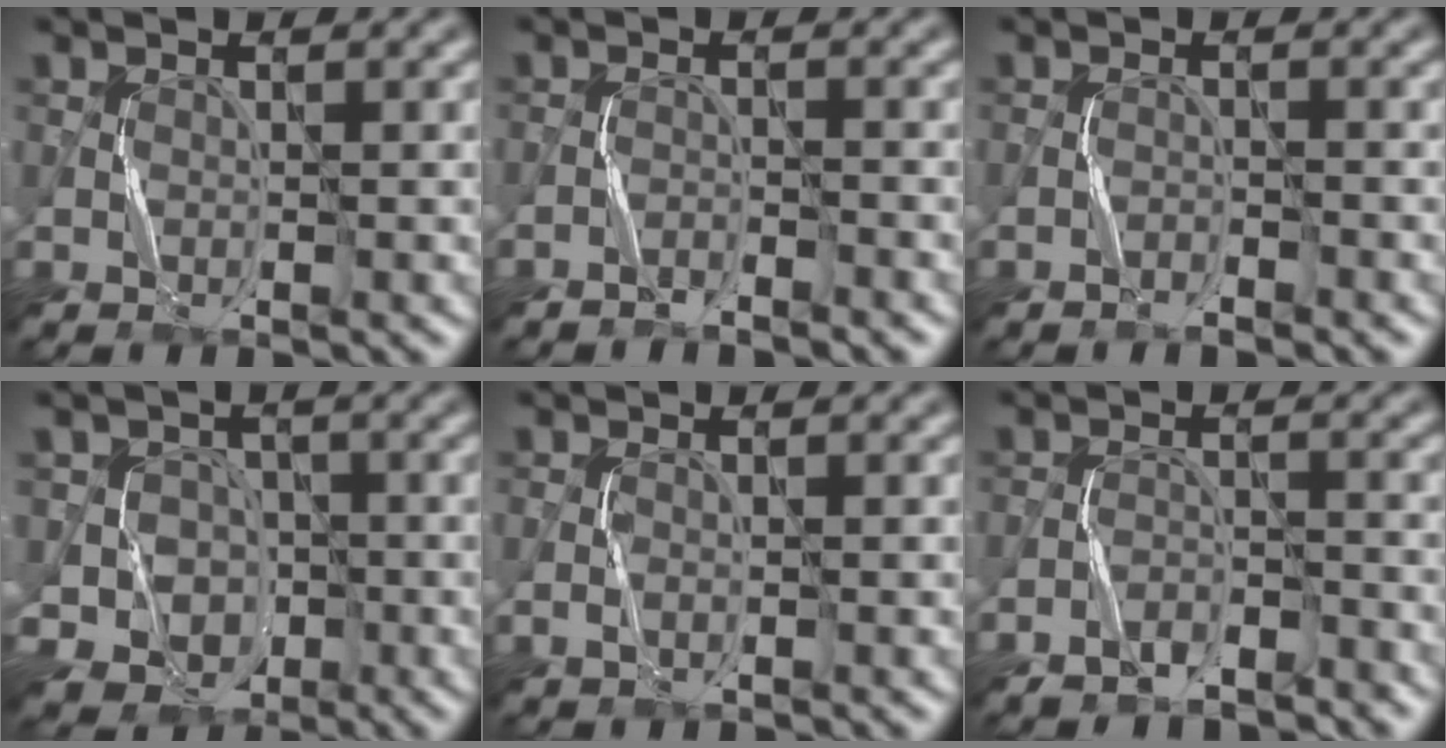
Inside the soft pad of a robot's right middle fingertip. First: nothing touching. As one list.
[{"total": 1.4, "force": [-1.4, -0.3, 0.1], "torque": [-0.004, 0.007, -0.026]}, {"total": 0.8, "force": [-0.8, -0.2, 0.1], "torque": [-0.003, 0.003, -0.013]}, {"total": 6.6, "force": [-2.5, 6.0, 1.5], "torque": [-0.011, 0.013, -0.064]}, {"total": 0.6, "force": [-0.2, 0.3, 0.5], "torque": [-0.010, 0.001, -0.003]}, {"total": 2.8, "force": [-2.6, 0.9, 0.8], "torque": [-0.014, 0.003, -0.049]}]